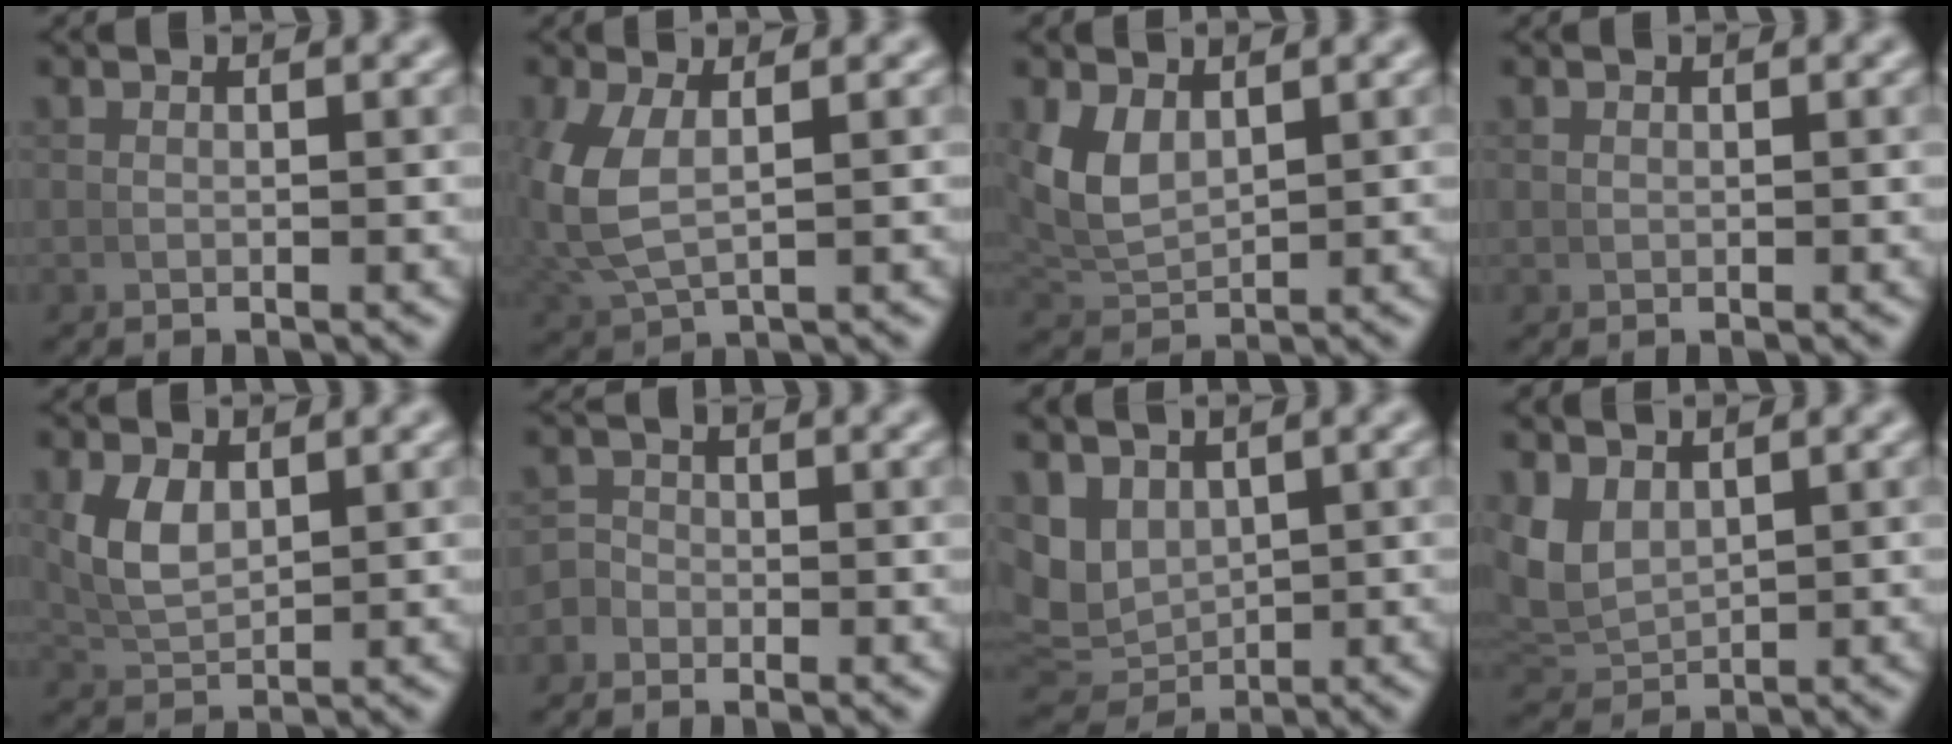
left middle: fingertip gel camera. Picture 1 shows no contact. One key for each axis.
{"total": 4.6, "fx": 0.9, "fy": 2.8, "fz": 3.6, "tx": -0.109, "ty": -0.009, "tz": 0.032}
{"total": 4.0, "fx": 1.4, "fy": 2.6, "fz": 2.7, "tx": -0.076, "ty": -0.007, "tz": 0.039}
{"total": 0.0}
{"total": 3.5, "fx": 1.2, "fy": 2.1, "fz": 2.5, "tx": -0.059, "ty": -0.003, "tz": 0.032}
{"total": 1.8, "fx": -1.0, "fy": 1.5, "fz": 0.2, "tx": 0.002, "ty": -0.004, "tz": -0.024}
{"total": 7.8, "fx": 1.1, "fy": 6.8, "fz": 3.6, "tx": -0.112, "ty": -0.036, "tz": 0.033}
{"total": 5.0, "fx": 1.2, "fy": 4.0, "fz": 2.7, "tx": -0.096, "ty": -0.024, "tz": 0.038}